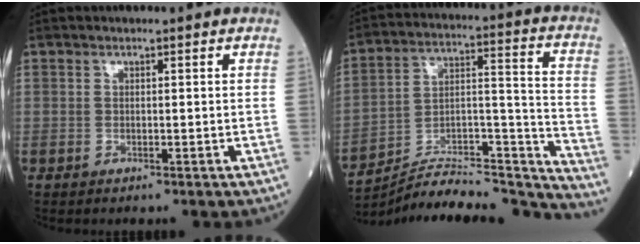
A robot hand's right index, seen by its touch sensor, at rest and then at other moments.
{"total": 24.4, "force": [-23.3, 1.9, 7.0], "torque": [-0.073, 0.039, -0.350]}